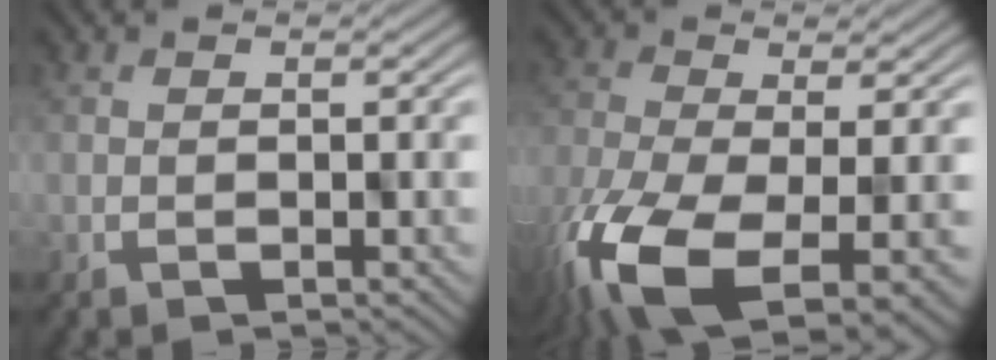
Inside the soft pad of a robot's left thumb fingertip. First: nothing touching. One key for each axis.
{"total": 12.6, "fx": -6.4, "fy": 4.6, "fz": 9.8, "tx": -0.237, "ty": -0.048, "tz": -0.101}